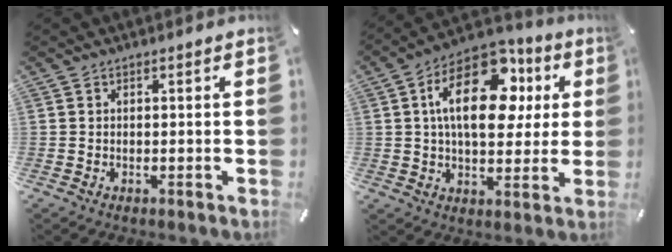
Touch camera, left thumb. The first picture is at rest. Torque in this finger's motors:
{"motor_torque": [0.76, 2.70, 2.29, -0.48, 0.54]}